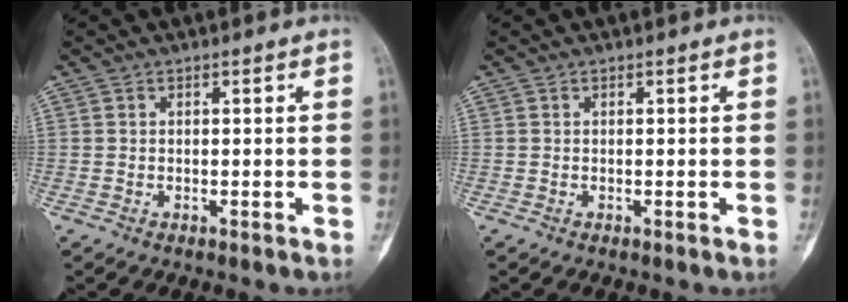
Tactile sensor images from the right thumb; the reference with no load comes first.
{"total": 0.0}